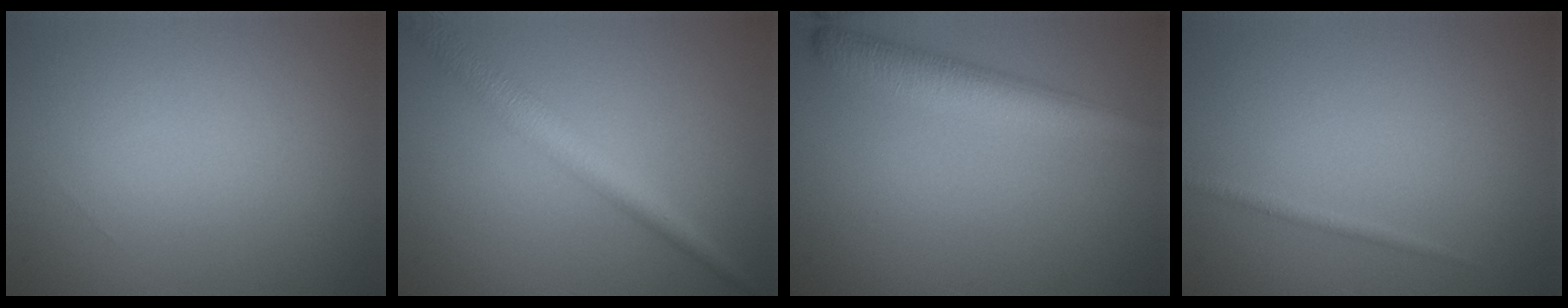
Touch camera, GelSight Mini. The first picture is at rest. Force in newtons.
{"total": 3.3, "press": 3.3, "slide": 0.1}
{"total": 4.3, "press": 4.3, "slide": 0.2}
{"total": 0.7, "press": 0.7, "slide": 0.1}